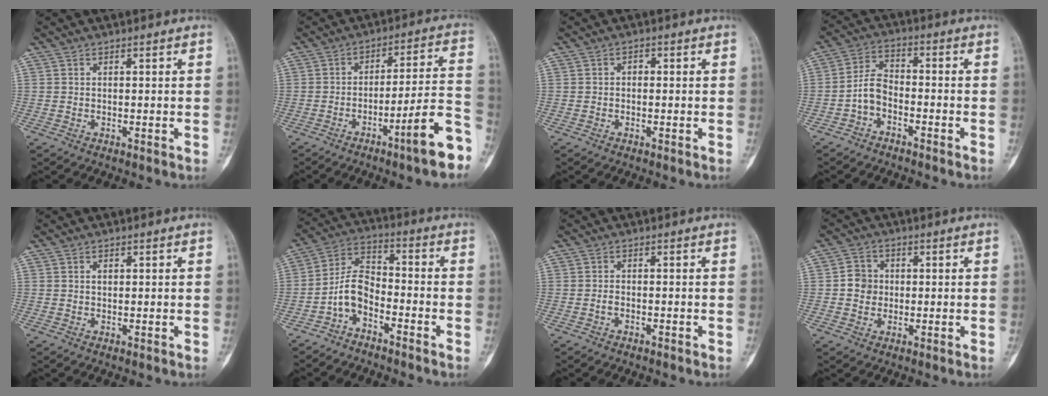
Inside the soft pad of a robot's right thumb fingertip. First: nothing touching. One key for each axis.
{"total": 12.6, "fx": -7.0, "fy": 1.0, "fz": 10.5, "tx": -0.142, "ty": 0.053, "tz": -0.106}
{"total": 1.0, "fx": -0.1, "fy": 0.8, "fz": 0.7, "tx": -0.004, "ty": 0.004, "tz": -0.006}
{"total": 5.3, "fx": -2.6, "fy": 3.2, "fz": 3.3, "tx": -0.061, "ty": 0.032, "tz": -0.060}
{"total": 0.9, "fx": 0.3, "fy": 0.6, "fz": 0.6, "tx": -0.006, "ty": 0.002, "tz": 0.004}
{"total": 7.4, "fx": -4.0, "fy": 4.1, "fz": 4.7, "tx": -0.089, "ty": 0.059, "tz": -0.089}
{"total": 1.0, "fx": -0.6, "fy": 0.5, "fz": 0.7, "tx": -0.012, "ty": 0.005, "tz": -0.011}
{"total": 4.3, "fx": 0.0, "fy": 4.0, "fz": 1.6, "tx": -0.006, "ty": 0.007, "tz": -0.007}